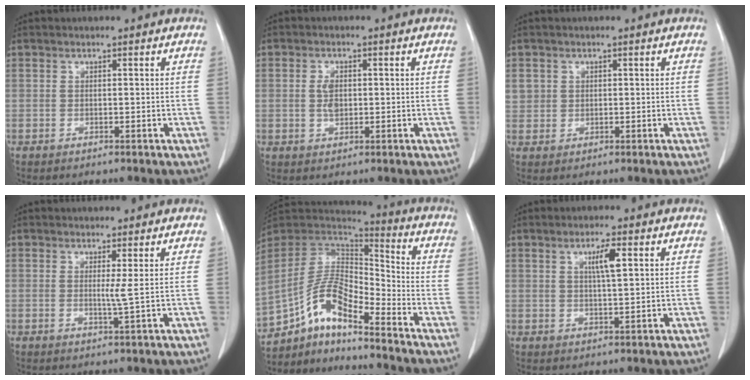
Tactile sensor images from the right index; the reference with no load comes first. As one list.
[{"total": 2.9, "force": [0.1, 1.6, 2.4], "torque": [-0.048, 0.002, 0.003]}, {"total": 2.8, "force": [0.9, 2.6, 0.5], "torque": [-0.002, 0.007, 0.020]}, {"total": 1.7, "force": [0.4, -0.6, 1.5], "torque": [-0.029, -0.007, 0.009]}, {"total": 12.4, "force": [-8.6, 3.3, 8.2], "torque": [-0.165, 0.029, -0.157]}, {"total": 3.7, "force": [1.4, 0.2, 3.5], "torque": [-0.059, -0.001, 0.022]}]